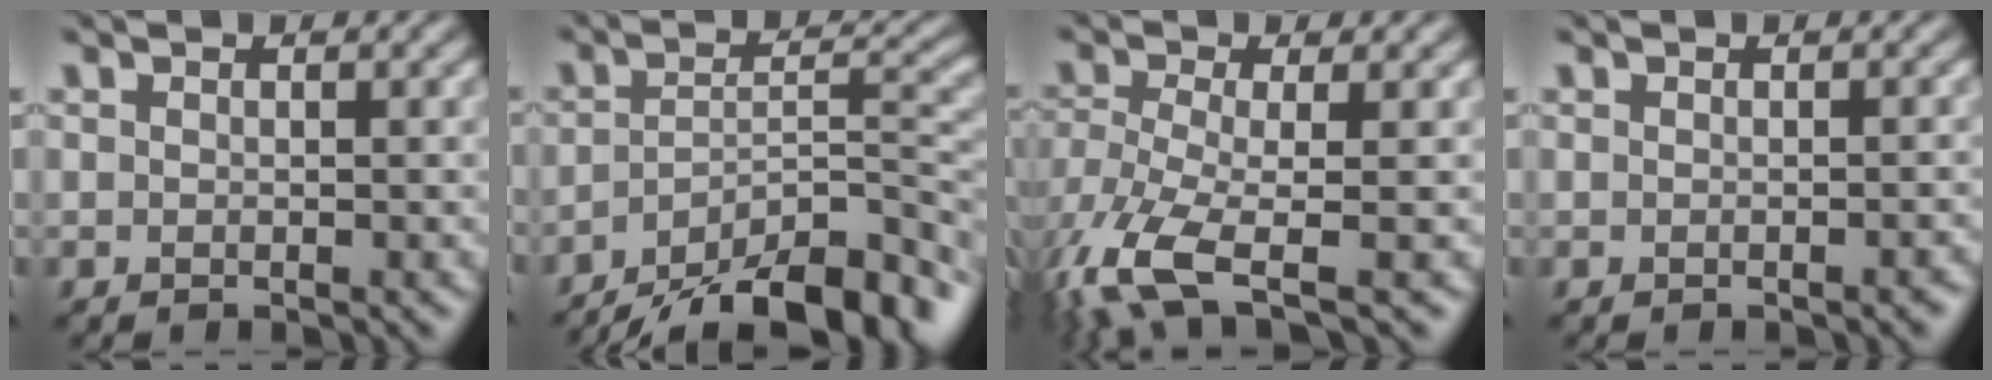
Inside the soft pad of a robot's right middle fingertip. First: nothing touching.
{"total": 11.2, "force": [-8.2, 4.0, 6.5], "torque": [-0.105, 0.004, -0.133]}
{"total": 7.7, "force": [-4.2, 2.9, 5.8], "torque": [-0.140, -0.012, -0.085]}
{"total": 1.1, "force": [-0.8, 0.3, 0.7], "torque": [-0.004, 0.002, -0.008]}